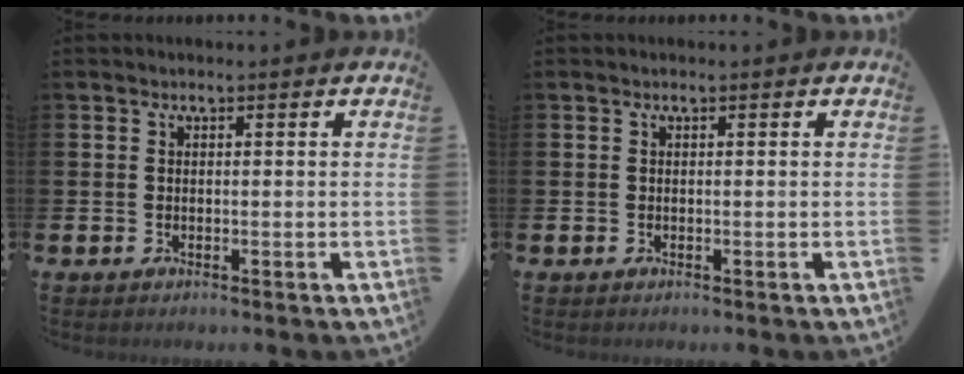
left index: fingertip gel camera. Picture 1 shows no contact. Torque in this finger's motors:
{"motor_torque": [0.00, 0.00, 0.00, 0.00]}